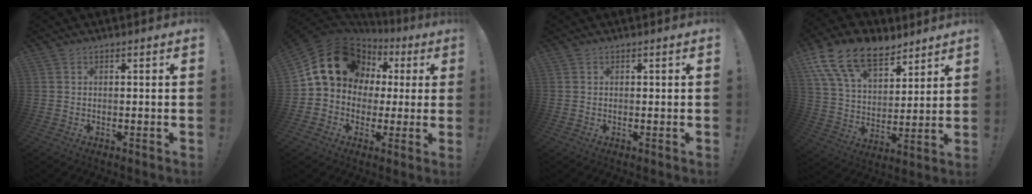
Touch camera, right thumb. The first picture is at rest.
{"total": 18.1, "force": [6.3, 14.3, 9.2], "torque": [-0.148, -0.022, 0.136]}
{"total": 0.0}
{"total": 17.8, "force": [11.3, 10.2, 9.2], "torque": [-0.164, -0.066, 0.212]}